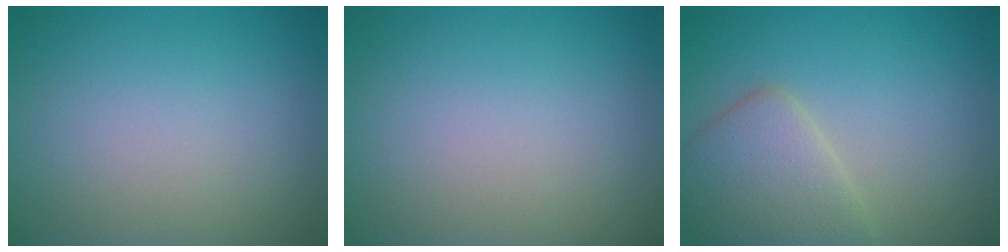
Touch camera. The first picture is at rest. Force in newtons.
{"total": 0.0}
{"total": 4.2, "press": 4.2, "slide": 0.3}